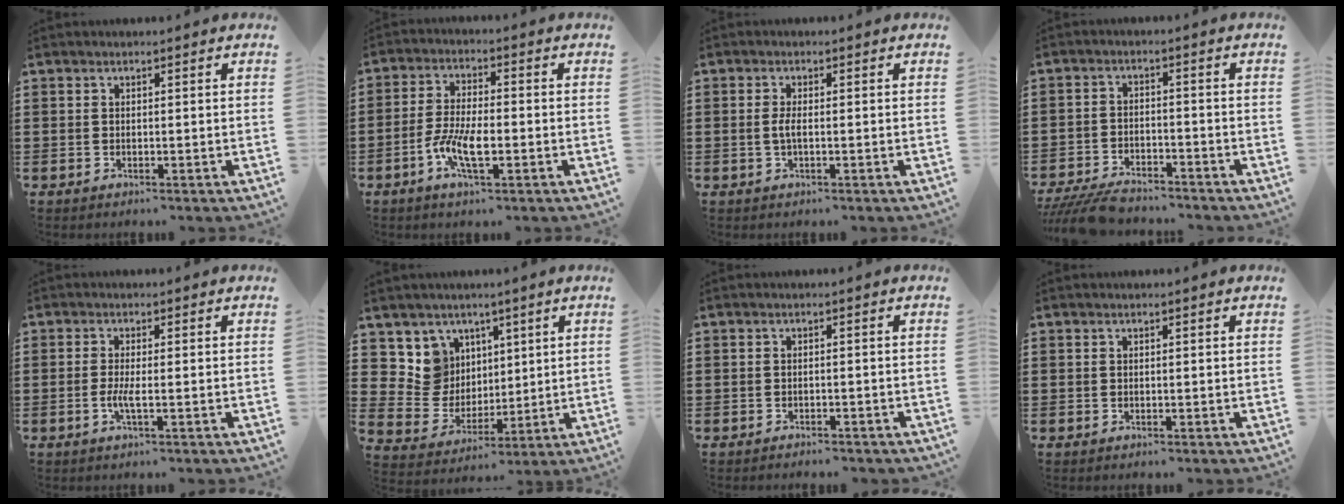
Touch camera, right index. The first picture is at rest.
{"total": 6.9, "force": [-2.5, 2.1, 6.1], "torque": [-0.140, -0.013, -0.052]}
{"total": 2.0, "force": [-0.3, 0.4, 1.9], "torque": [-0.051, -0.006, -0.011]}
{"total": 5.2, "force": [-4.9, 0.9, 1.4], "torque": [-0.040, -0.002, -0.100]}
{"total": 2.6, "force": [-0.7, 0.2, 2.5], "torque": [-0.052, -0.007, -0.015]}
{"total": 7.9, "force": [3.7, 7.0, 0.7], "torque": [-0.052, -0.025, 0.074]}
{"total": 1.1, "force": [-1.1, 0.1, 0.1], "torque": [-0.006, 0.002, -0.023]}
{"total": 0.0}